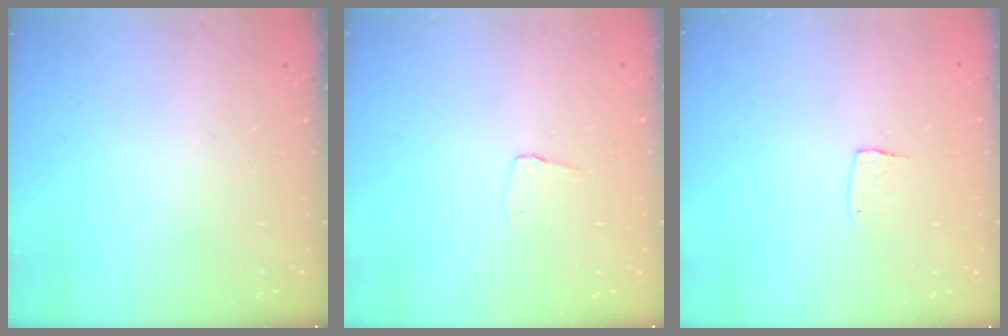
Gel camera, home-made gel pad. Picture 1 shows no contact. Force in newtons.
{"total": 3.5, "press": 3.4, "slide": 0.2}
{"total": 4.3, "press": 4.3, "slide": 0.4}